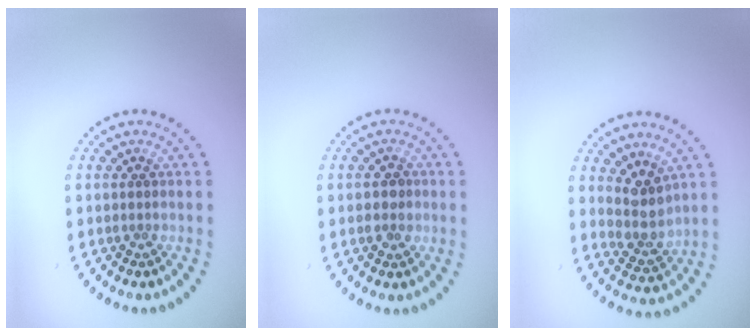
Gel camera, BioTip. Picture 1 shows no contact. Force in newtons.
{"total": 1.6, "press": 1.6, "slide": 0.3}
{"total": 3.2, "press": 2.4, "slide": 2.0}